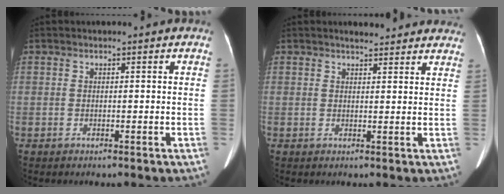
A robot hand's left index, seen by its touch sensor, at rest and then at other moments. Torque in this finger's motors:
{"motor_torque": [0.38, -0.62, 0.02, 0.02]}